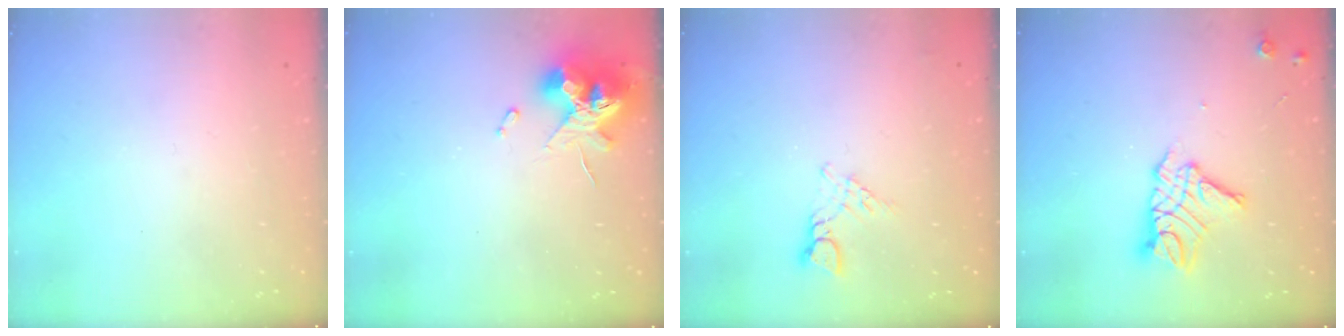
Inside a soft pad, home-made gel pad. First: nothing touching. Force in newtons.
{"total": 12.2, "press": 12.2, "slide": 1.3}
{"total": 3.5, "press": 3.5, "slide": 0.4}
{"total": 11.0, "press": 11.0, "slide": 1.1}